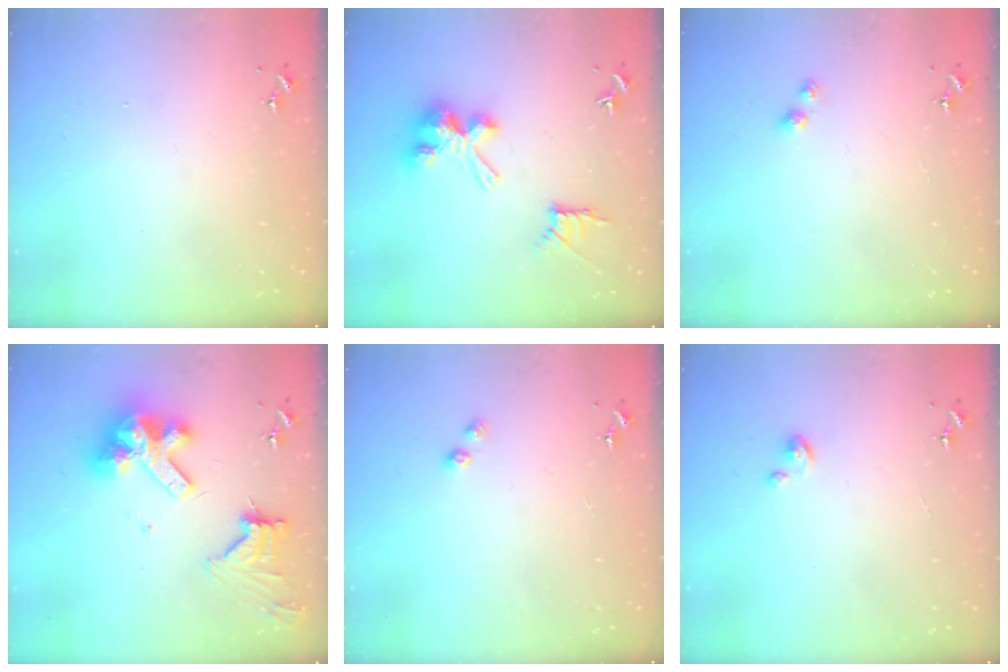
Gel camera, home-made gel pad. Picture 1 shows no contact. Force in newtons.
{"total": 13.9, "press": 13.9, "slide": 0.3}
{"total": 2.8, "press": 2.8, "slide": 0.4}
{"total": 18.0, "press": 17.9, "slide": 2.0}
{"total": 3.2, "press": 3.2, "slide": 0.6}
{"total": 3.3, "press": 3.3, "slide": 0.2}